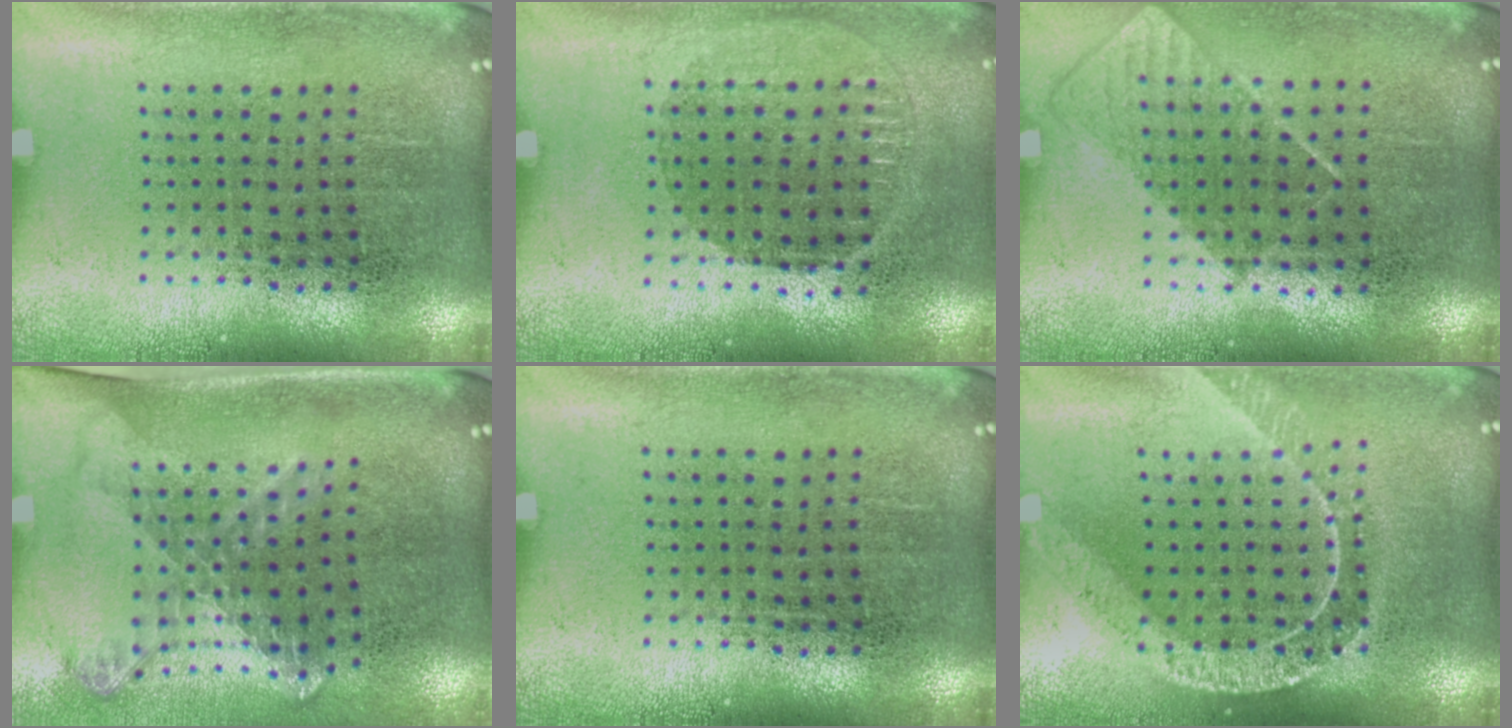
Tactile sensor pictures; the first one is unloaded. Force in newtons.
{"total": 0.9, "press": 0.8, "slide": 0.3}
{"total": 0.8, "press": 0.6, "slide": 0.5}
{"total": 1.9, "press": 1.4, "slide": 1.3}
{"total": 0.0}
{"total": 1.8, "press": 1.5, "slide": 0.9}